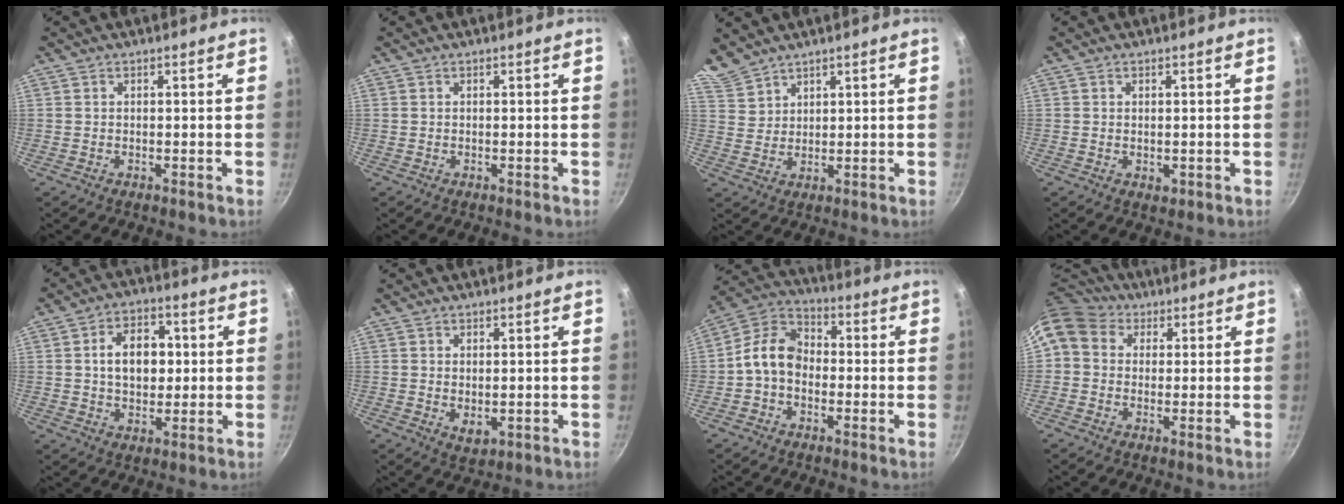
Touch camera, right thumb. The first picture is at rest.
{"total": 0.0}
{"total": 6.1, "force": [5.6, 2.4, 0.9], "torque": [-0.010, -0.002, 0.123]}
{"total": 1.0, "force": [0.0, 0.7, 0.7], "torque": [-0.010, -0.003, 0.001]}
{"total": 9.8, "force": [1.2, 6.9, 6.9], "torque": [-0.079, 0.011, 0.016]}
{"total": 3.0, "force": [0.3, 1.8, 2.4], "torque": [-0.036, -0.013, 0.009]}
{"total": 8.9, "force": [-1.4, 6.6, 5.8], "torque": [-0.084, 0.034, -0.049]}
{"total": 10.6, "force": [3.7, 8.6, 5.0], "torque": [-0.093, 0.018, 0.051]}